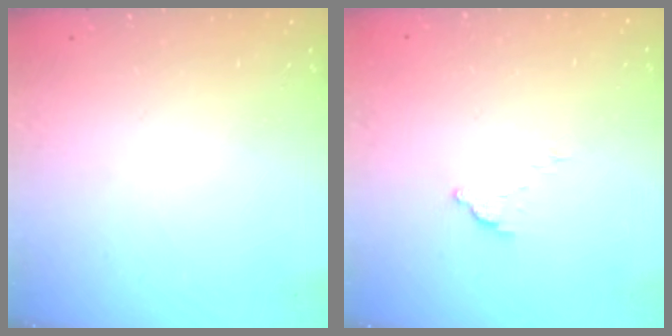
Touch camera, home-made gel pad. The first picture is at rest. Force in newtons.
{"total": 3.6, "press": 3.6, "slide": 0.1}